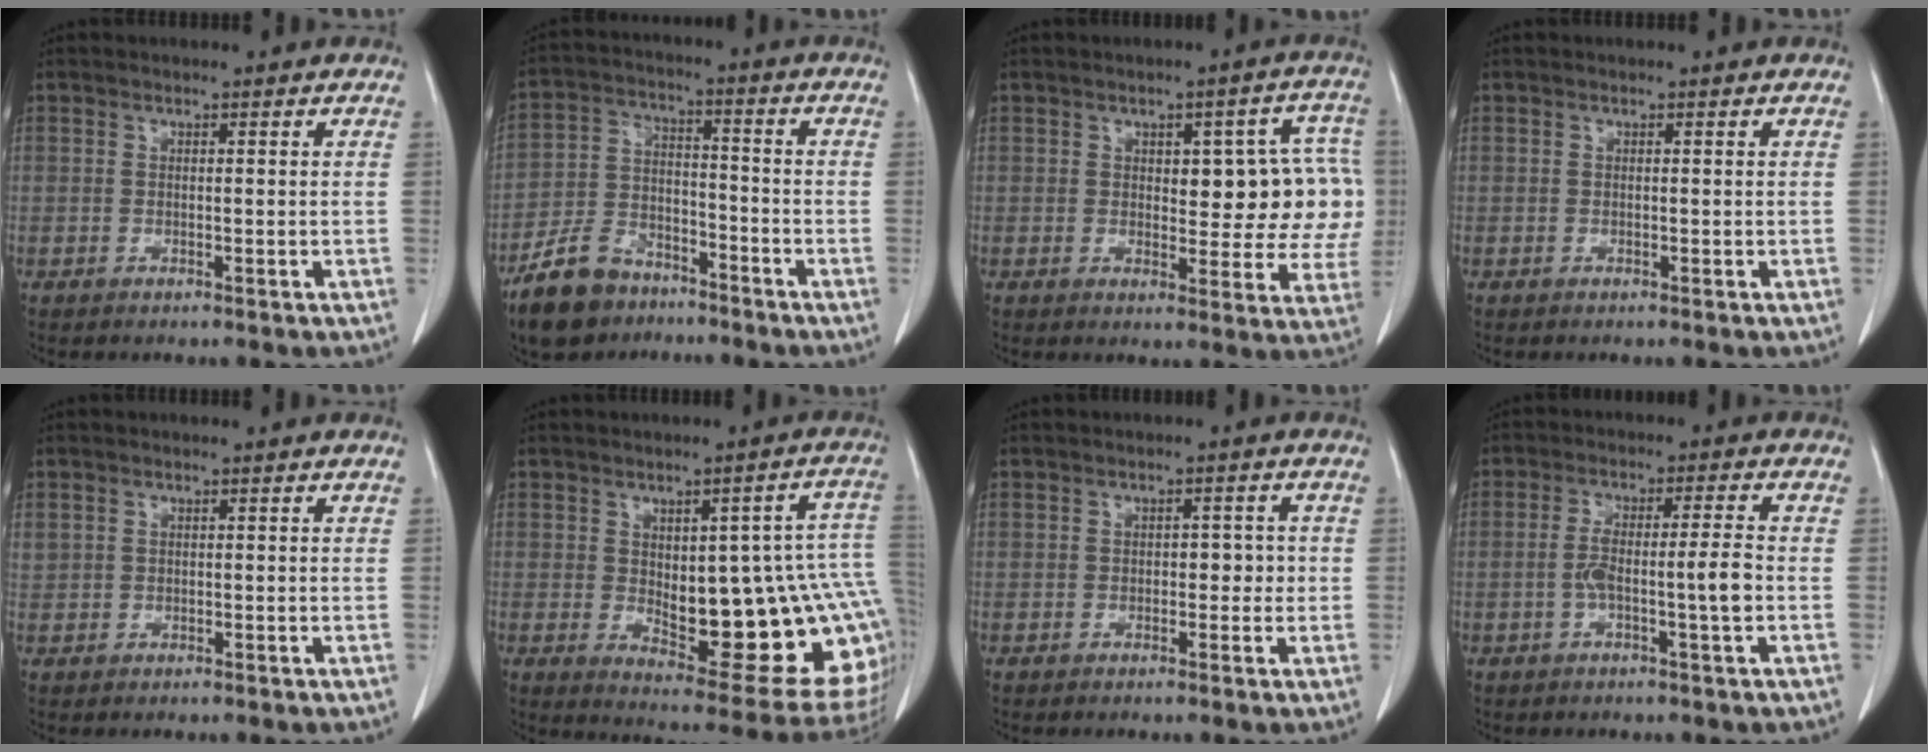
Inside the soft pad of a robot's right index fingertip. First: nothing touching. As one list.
[{"total": 10.3, "force": [-7.7, 5.6, 4.1], "torque": [-0.098, 0.001, -0.143]}, {"total": 11.9, "force": [1.3, 5.1, 10.6], "torque": [-0.106, 0.023, 0.019]}, {"total": 0.0}, {"total": 1.4, "force": [0.6, 1.2, 0.4], "torque": [-0.007, 0.012, 0.014]}, {"total": 22.6, "force": [-1.3, 6.5, 21.6], "torque": [-0.204, 0.015, 0.008]}, {"total": 2.6, "force": [-0.2, 1.6, 2.0], "torque": [-0.017, 0.007, -0.004]}, {"total": 6.1, "force": [-1.4, 0.0, 5.9], "torque": [-0.115, 0.011, -0.022]}]